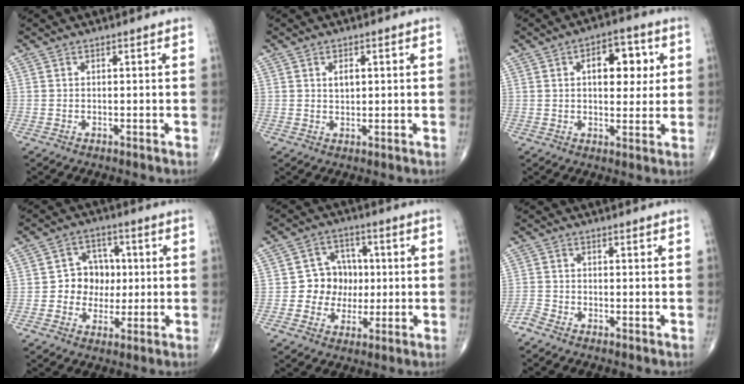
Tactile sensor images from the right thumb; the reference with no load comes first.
{"total": 2.3, "force": [0.7, 1.4, 1.6], "torque": [-0.018, -0.003, 0.011]}
{"total": 9.9, "force": [2.5, 5.6, 7.8], "torque": [-0.065, 0.001, 0.031]}
{"total": 8.1, "force": [-0.1, 7.1, 3.9], "torque": [-0.004, 0.015, -0.008]}
{"total": 8.5, "force": [-0.3, 7.7, 3.5], "torque": [-0.001, 0.018, -0.010]}
{"total": 2.0, "force": [-1.9, 0.4, 0.6], "torque": [-0.017, 0.000, -0.043]}